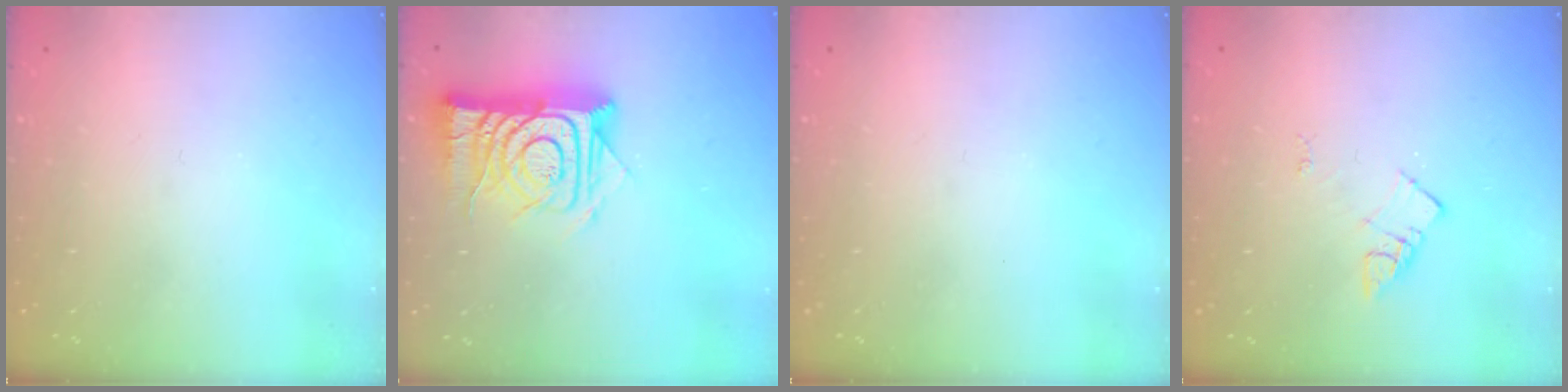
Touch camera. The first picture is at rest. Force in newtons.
{"total": 15.5, "press": 15.4, "slide": 1.2}
{"total": 0.0}
{"total": 4.5, "press": 4.5, "slide": 0.5}